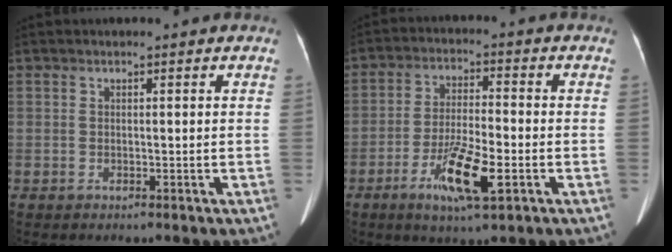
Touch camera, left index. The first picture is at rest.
{"total": 9.0, "force": [-3.9, 1.3, 8.0], "torque": [-0.151, -0.015, -0.066]}